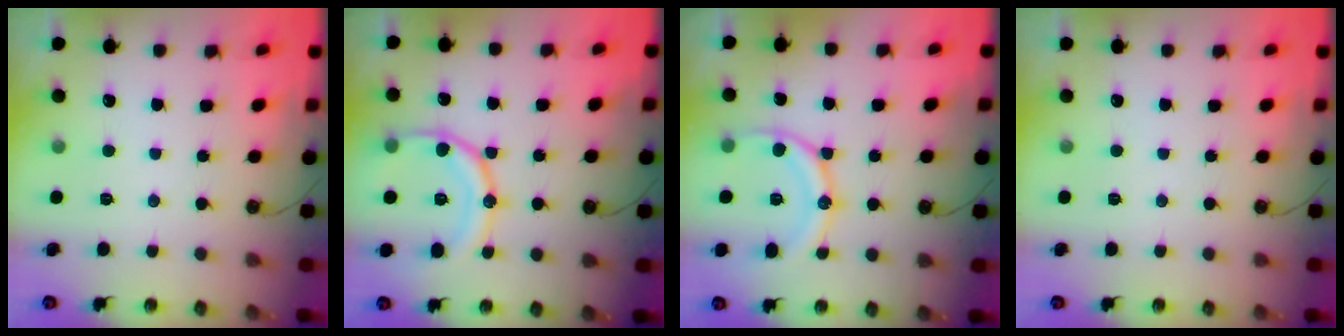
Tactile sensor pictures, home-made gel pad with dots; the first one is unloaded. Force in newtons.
{"total": 15.9, "press": 15.8, "slide": 1.8}
{"total": 13.4, "press": 13.4, "slide": 0.8}
{"total": 0.0}